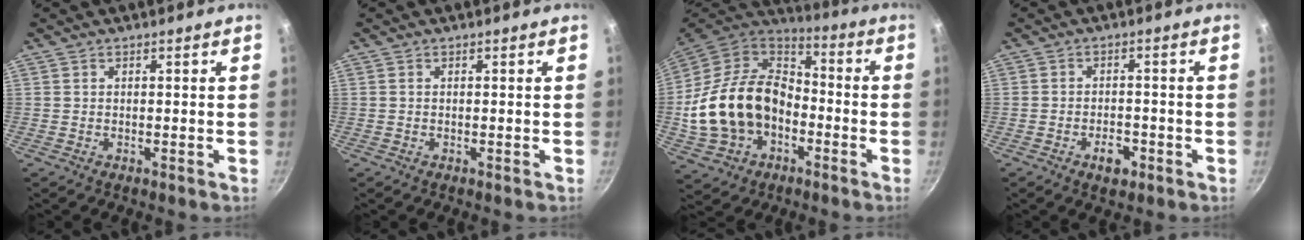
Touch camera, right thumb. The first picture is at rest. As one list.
[{"total": 0.0}, {"total": 22.0, "force": [-4.1, 15.9, 14.6], "torque": [-0.255, 0.048, -0.067]}, {"total": 4.0, "force": [-2.1, 2.2, 2.6], "torque": [-0.029, 0.014, -0.031]}]